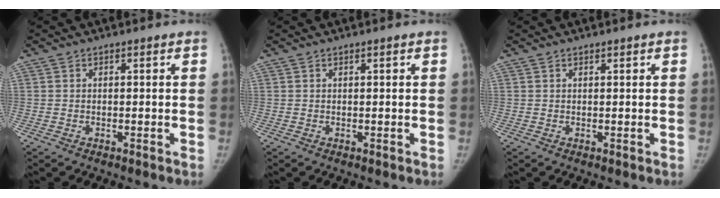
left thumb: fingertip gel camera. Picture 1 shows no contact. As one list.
[{"total": 0.0}, {"total": 0.0}]